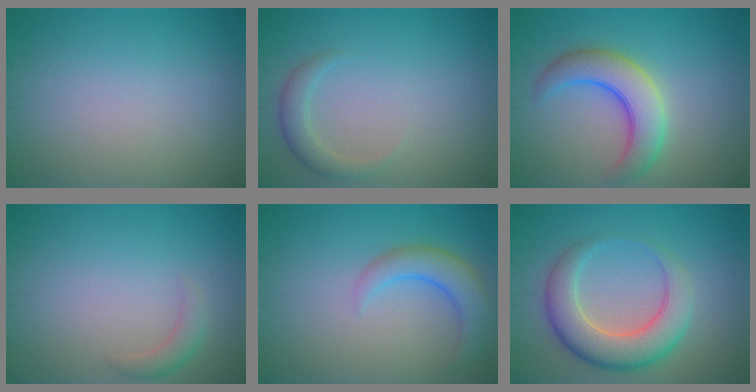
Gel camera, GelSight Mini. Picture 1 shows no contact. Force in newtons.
{"total": 2.0, "press": 2.0, "slide": 0.2}
{"total": 5.7, "press": 5.7, "slide": 0.3}
{"total": 1.5, "press": 1.5, "slide": 0.1}
{"total": 3.8, "press": 3.8, "slide": 0.4}
{"total": 6.5, "press": 6.5, "slide": 0.4}